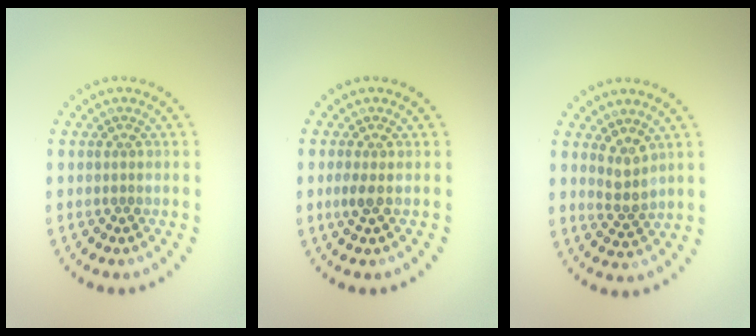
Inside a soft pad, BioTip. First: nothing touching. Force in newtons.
{"total": 1.0, "press": 1.0, "slide": 0.3}
{"total": 2.0, "press": 1.5, "slide": 1.3}